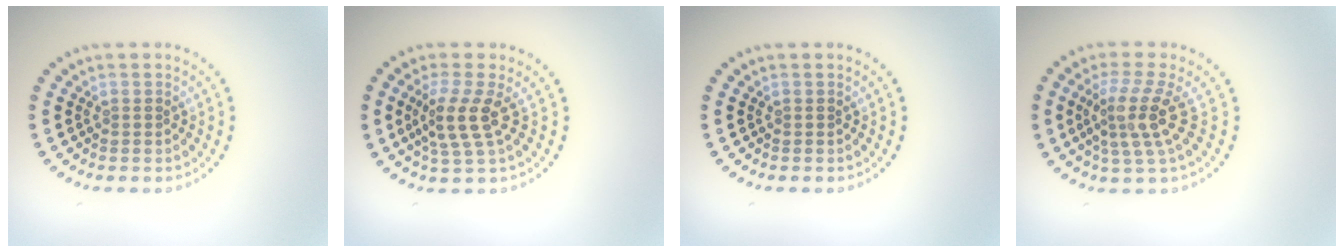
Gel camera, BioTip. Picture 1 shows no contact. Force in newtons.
{"total": 3.2, "press": 2.7, "slide": 1.7}
{"total": 0.0}
{"total": 4.1, "press": 2.9, "slide": 2.9}